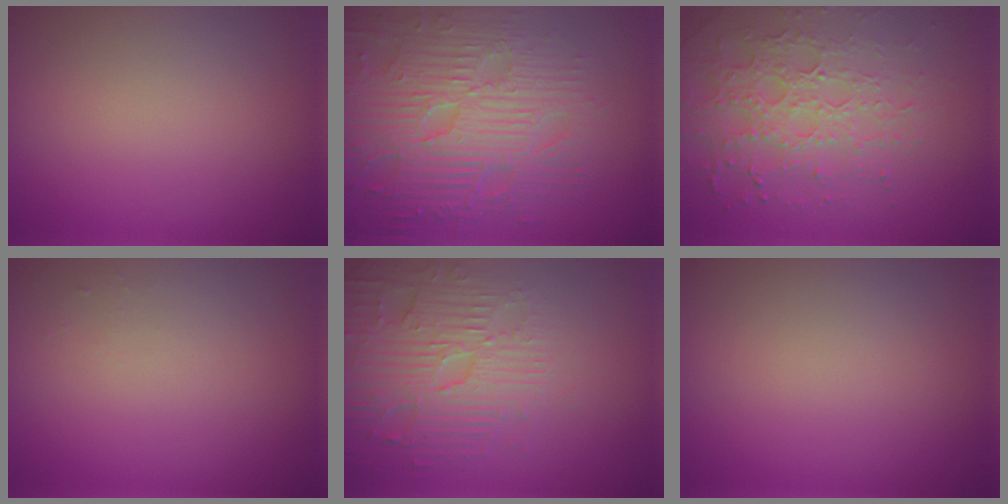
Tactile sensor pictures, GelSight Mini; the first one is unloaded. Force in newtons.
{"total": 9.0, "press": 6.5, "slide": 6.2}
{"total": 4.9, "press": 4.3, "slide": 2.5}
{"total": 0.5, "press": 0.5, "slide": 0.2}
{"total": 4.6, "press": 4.4, "slide": 1.2}
{"total": 0.0}